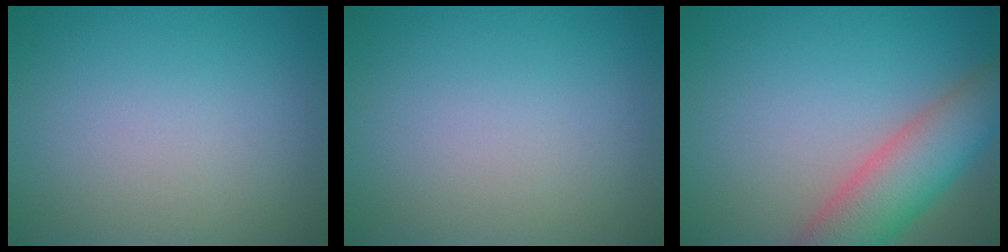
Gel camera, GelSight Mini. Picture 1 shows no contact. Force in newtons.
{"total": 0.0}
{"total": 7.0, "press": 7.0, "slide": 0.2}